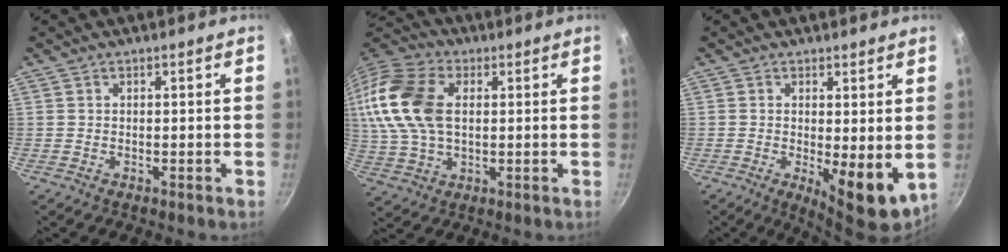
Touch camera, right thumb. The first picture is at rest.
{"total": 17.9, "force": [2.8, 11.5, 13.5], "torque": [-0.266, 0.016, 0.047]}
{"total": 8.8, "force": [-0.5, 3.1, 8.2], "torque": [-0.105, -0.018, 0.002]}